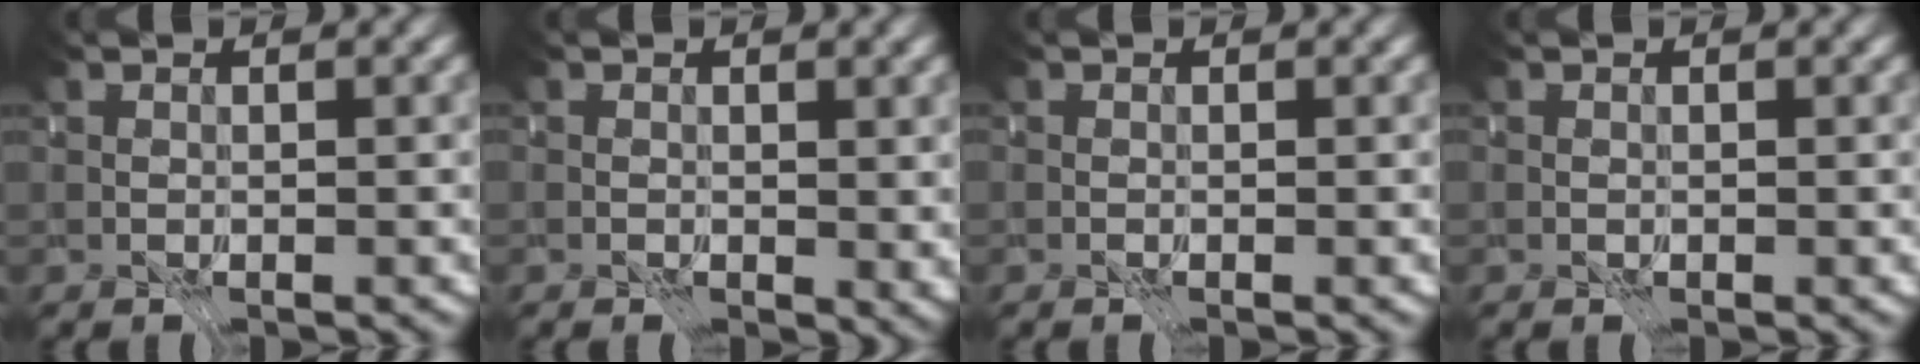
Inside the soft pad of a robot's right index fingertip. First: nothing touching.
{"total": 2.2, "force": [0.6, 1.6, 1.4], "torque": [-0.016, -0.012, 0.005]}
{"total": 0.0}
{"total": 0.5, "force": [0.2, 0.4, 0.3], "torque": [-0.003, 0.001, -0.005]}